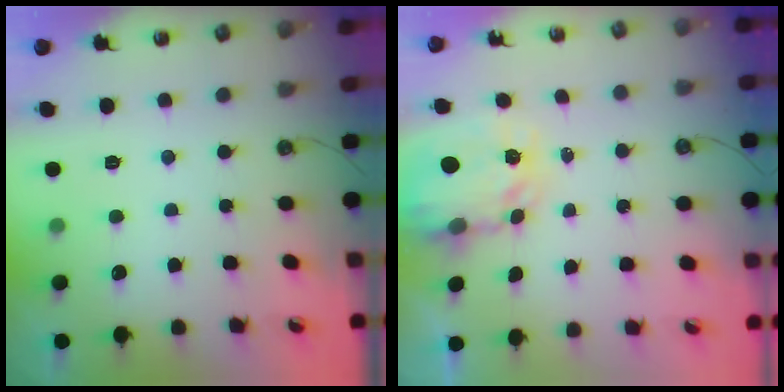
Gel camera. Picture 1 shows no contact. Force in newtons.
{"total": 5.0, "press": 5.0, "slide": 0.4}